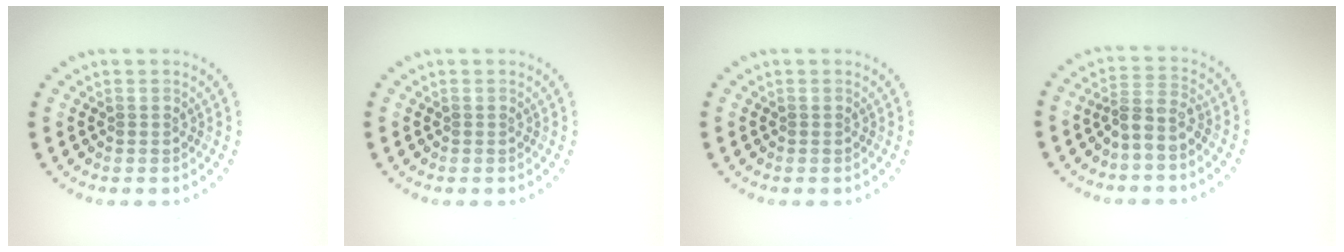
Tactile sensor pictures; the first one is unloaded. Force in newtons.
{"total": 0.0}
{"total": 0.0}
{"total": 2.6, "press": 2.0, "slide": 1.6}